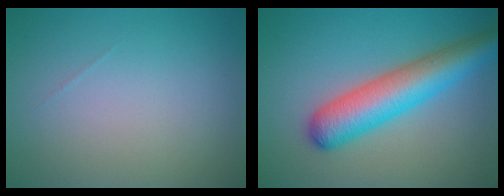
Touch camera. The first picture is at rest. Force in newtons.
{"total": 7.0, "press": 7.0, "slide": 0.2}